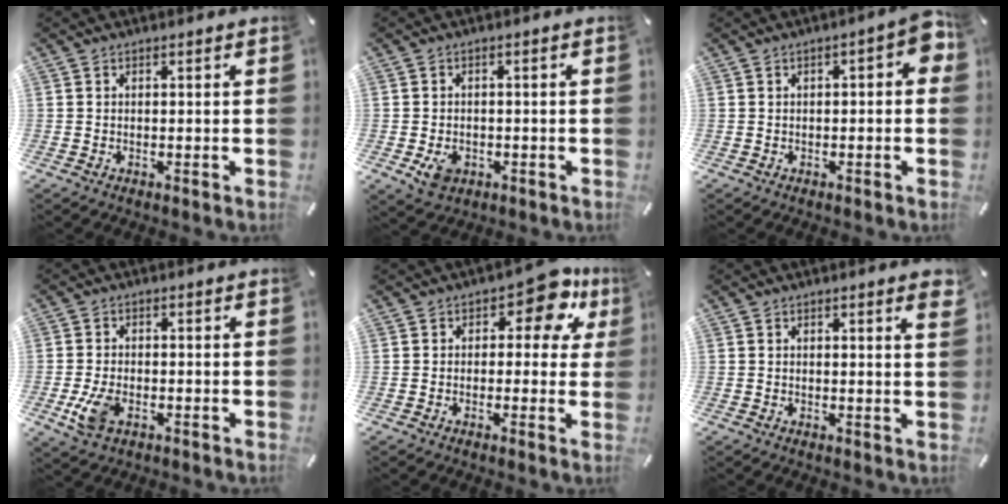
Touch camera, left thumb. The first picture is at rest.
{"total": 4.4, "force": [-1.5, 3.4, 2.4], "torque": [-0.044, 0.002, -0.028]}
{"total": 5.7, "force": [-0.2, 2.6, 5.1], "torque": [-0.064, 0.004, -0.006]}
{"total": 6.5, "force": [-2.0, 3.9, 4.7], "torque": [-0.115, -0.001, -0.040]}
{"total": 9.6, "force": [4.6, 5.1, 6.7], "torque": [-0.075, -0.024, 0.075]}
{"total": 2.3, "force": [1.2, 0.3, 2.0], "torque": [-0.032, -0.001, 0.019]}